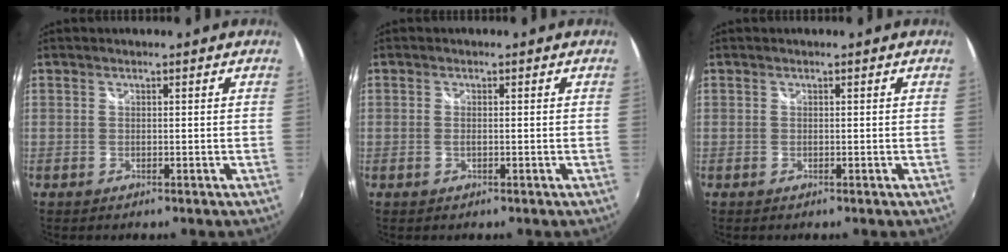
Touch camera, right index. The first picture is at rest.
{"total": 1.1, "force": [-0.2, 0.4, 1.0], "torque": [-0.023, -0.002, -0.005]}
{"total": 0.0}